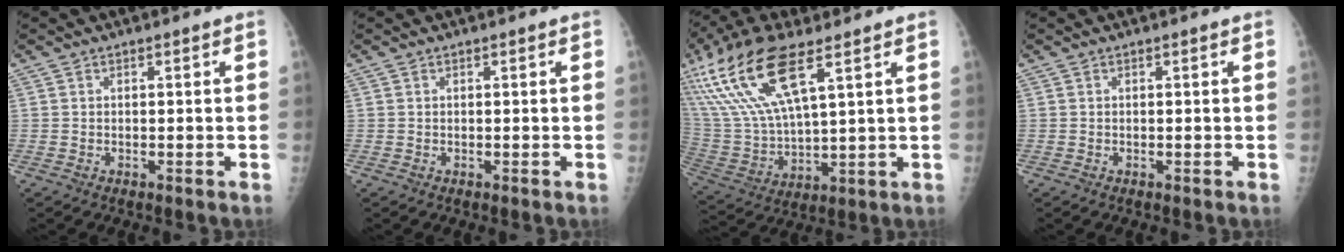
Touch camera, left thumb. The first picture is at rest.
{"total": 0.0}
{"total": 19.5, "force": [10.1, 6.5, 15.3], "torque": [-0.334, -0.023, 0.208]}
{"total": 0.0}